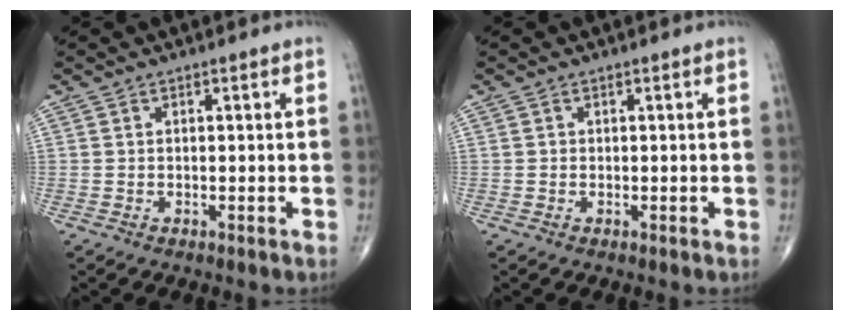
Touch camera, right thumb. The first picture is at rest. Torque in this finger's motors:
{"motor_torque": [0.19, 0.01, -0.09, -0.18, 0.00]}